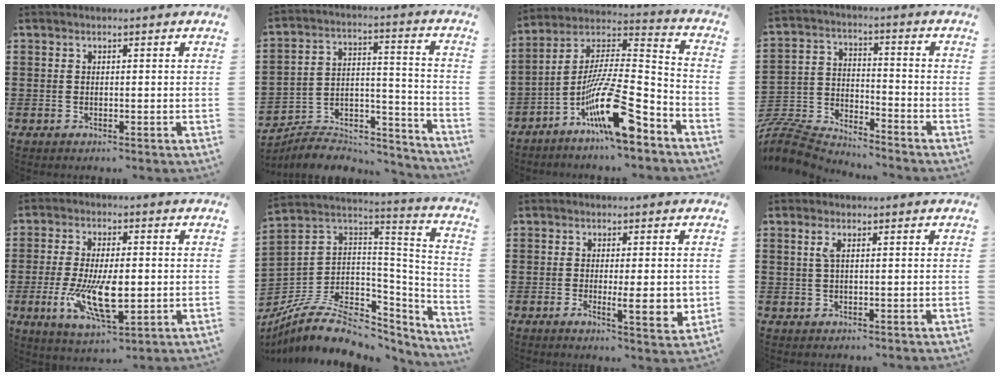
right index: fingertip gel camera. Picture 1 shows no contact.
{"total": 6.5, "force": [-6.1, 1.9, 1.4], "torque": [-0.023, 0.008, -0.118]}
{"total": 14.9, "force": [-8.6, 2.7, 11.9], "torque": [-0.229, 0.002, -0.157]}
{"total": 7.2, "force": [-6.9, 1.4, 1.0], "torque": [-0.043, -0.001, -0.146]}
{"total": 10.9, "force": [-1.7, 4.5, 9.8], "torque": [-0.196, -0.018, -0.029]}
{"total": 10.1, "force": [-5.7, 5.8, 6.0], "torque": [-0.135, 0.004, -0.101]}
{"total": 6.5, "force": [-0.9, 1.6, 6.3], "torque": [-0.101, -0.011, -0.014]}
{"total": 1.8, "force": [0.5, 0.4, 1.7], "torque": [-0.035, 0.002, 0.008]}